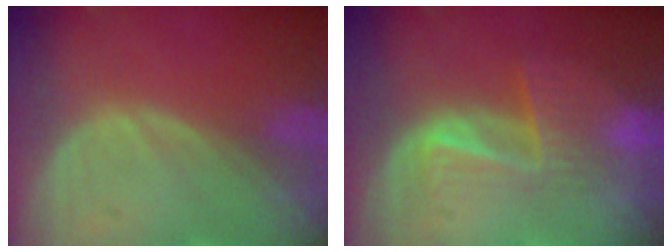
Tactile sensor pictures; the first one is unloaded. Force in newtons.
{"total": 6.7, "press": 5.7, "slide": 3.6}